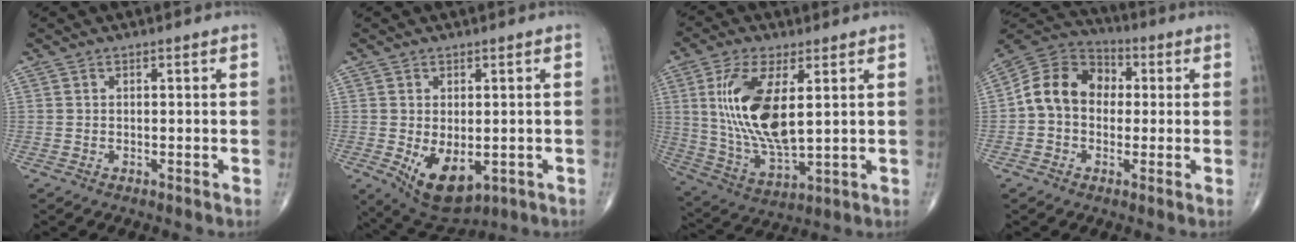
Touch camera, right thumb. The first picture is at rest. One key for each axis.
{"total": 9.4, "fx": -2.2, "fy": 5.3, "fz": 7.5, "tx": -0.109, "ty": -0.014, "tz": -0.015}
{"total": 16.3, "fx": 3.4, "fy": 6.7, "fz": 14.4, "tx": -0.291, "ty": -0.023, "tz": 0.075}
{"total": 12.0, "fx": 0.3, "fy": 9.5, "fz": 7.3, "tx": -0.111, "ty": 0.036, "tz": -0.009}